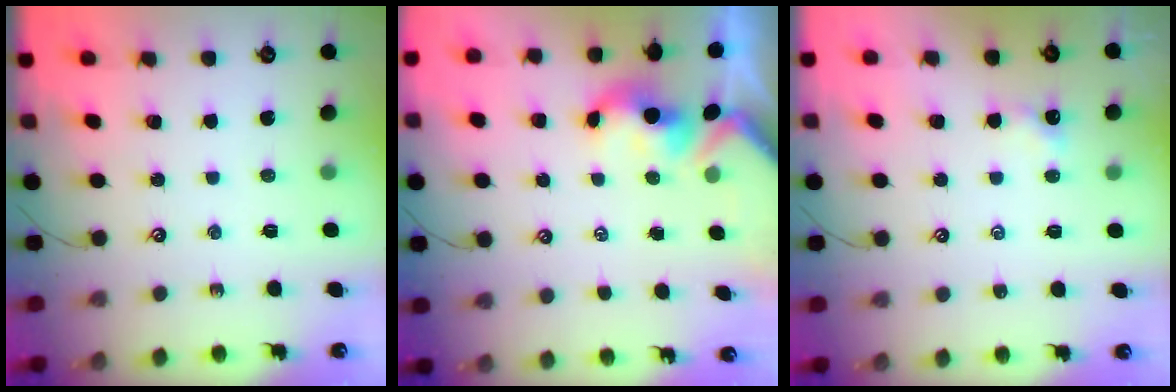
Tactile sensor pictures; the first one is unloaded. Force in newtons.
{"total": 1.7, "press": 1.5, "slide": 0.7}
{"total": 0.5, "press": 0.4, "slide": 0.3}